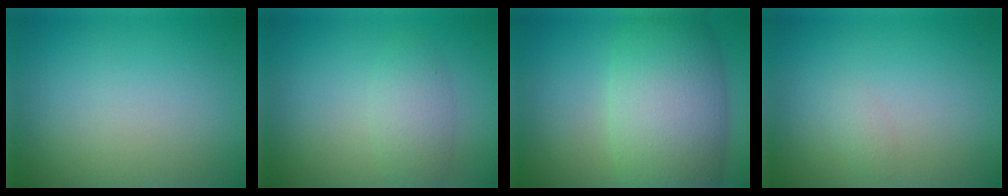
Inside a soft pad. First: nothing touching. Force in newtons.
{"total": 2.5, "press": 2.5, "slide": 0.2}
{"total": 9.3, "press": 9.3, "slide": 0.5}
{"total": 0.8, "press": 0.8, "slide": 0.0}